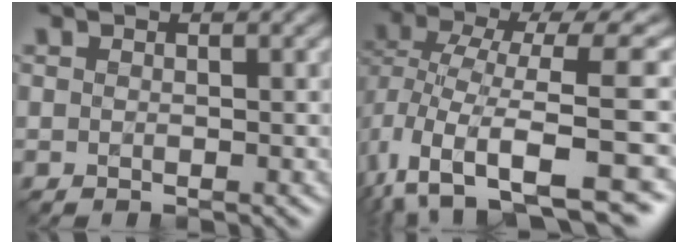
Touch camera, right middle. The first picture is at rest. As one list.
[{"total": 10.0, "force": [-3.3, 4.3, 8.4], "torque": [-0.163, -0.007, -0.041]}]